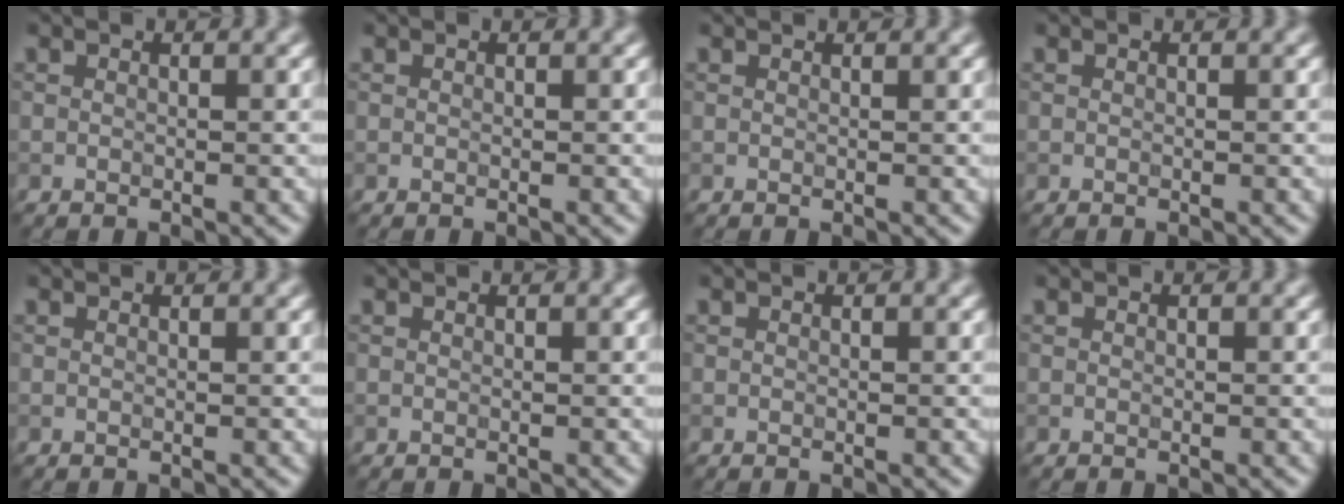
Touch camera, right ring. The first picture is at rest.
{"total": 0.0}
{"total": 0.9, "force": [0.9, 0.1, 0.3], "torque": [-0.003, -0.007, 0.005]}
{"total": 0.0}
{"total": 0.9, "force": [0.8, 0.1, 0.2], "torque": [-0.003, -0.008, 0.005]}
{"total": 0.6, "force": [0.6, 0.0, 0.1], "torque": [-0.004, -0.005, 0.003]}
{"total": 0.0}
{"total": 0.0}